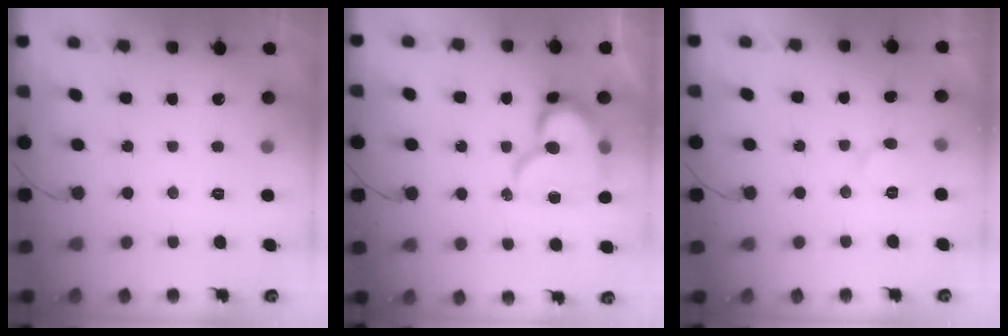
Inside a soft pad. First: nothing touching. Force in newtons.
{"total": 15.6, "press": 15.5, "slide": 1.4}
{"total": 5.6, "press": 5.6, "slide": 0.2}